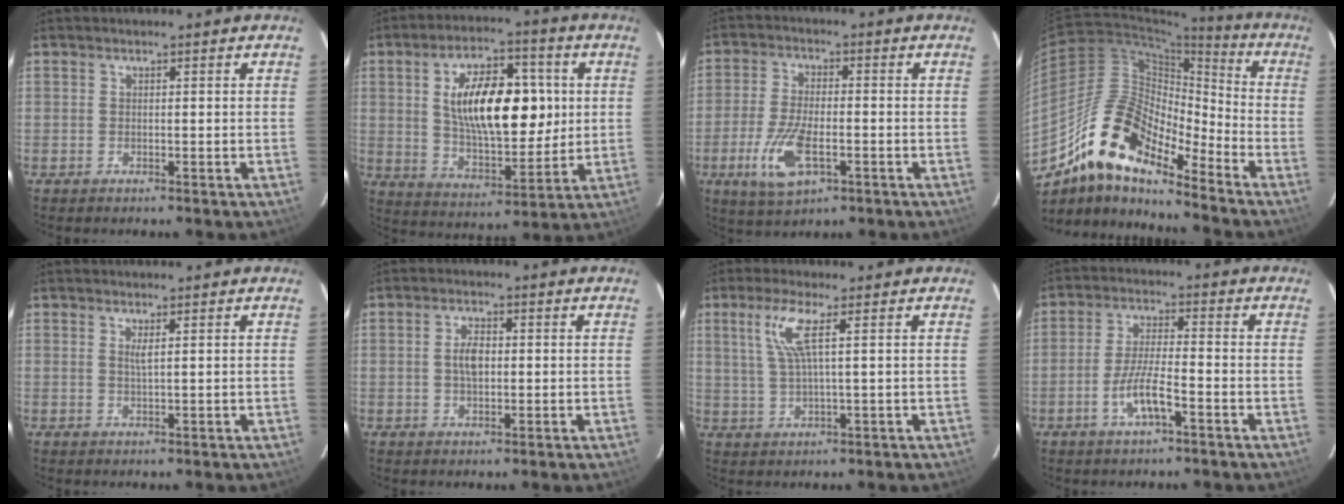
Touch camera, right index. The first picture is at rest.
{"total": 17.8, "force": [3.0, 8.7, 15.3], "torque": [-0.252, 0.014, 0.059]}
{"total": 10.4, "force": [-3.9, 4.5, 8.6], "torque": [-0.186, -0.014, -0.071]}
{"total": 17.2, "force": [-12.6, 5.3, 10.4], "torque": [-0.178, -0.004, -0.251]}
{"total": 1.2, "force": [0.5, -0.2, 1.1], "torque": [-0.021, -0.003, 0.009]}
{"total": 3.6, "force": [0.1, 1.9, 3.0], "torque": [-0.056, 0.006, 0.003]}
{"total": 5.8, "force": [2.2, 0.0, 5.4], "torque": [-0.108, 0.002, 0.049]}
{"total": 6.6, "force": [-3.4, 1.1, 5.6], "torque": [-0.114, -0.002, -0.063]}